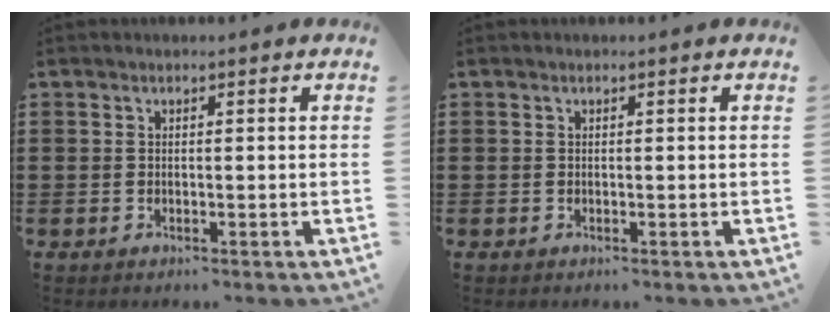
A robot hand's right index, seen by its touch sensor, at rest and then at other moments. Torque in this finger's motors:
{"motor_torque": [0.00, 0.00, 0.00, 0.00]}